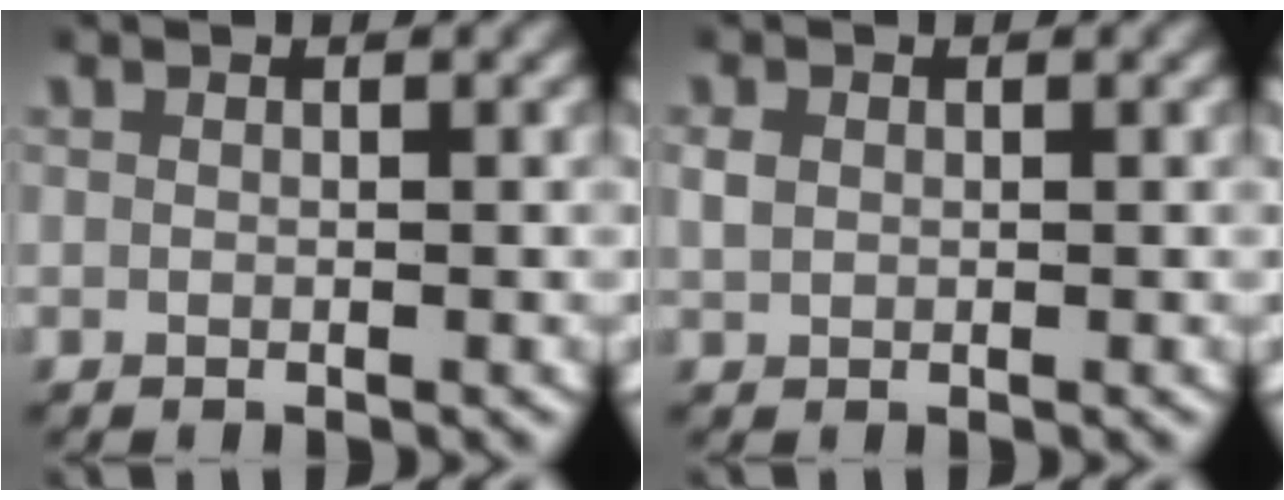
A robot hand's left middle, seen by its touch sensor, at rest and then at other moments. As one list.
[{"total": 1.3, "force": [0.2, 1.1, 0.6], "torque": [-0.018, 0.001, 0.008]}]